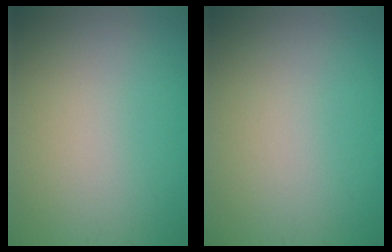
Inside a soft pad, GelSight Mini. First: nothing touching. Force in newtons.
{"total": 0.0}